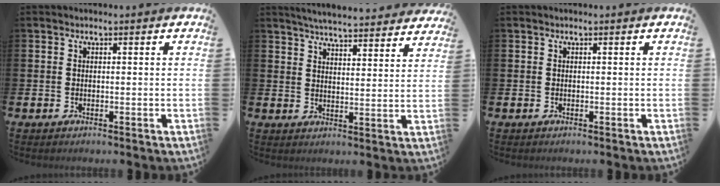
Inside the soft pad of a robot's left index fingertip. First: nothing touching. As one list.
[{"total": 5.3, "force": [5.3, 0.1, 0.7], "torque": [-0.028, -0.037, 0.092]}, {"total": 0.0}]